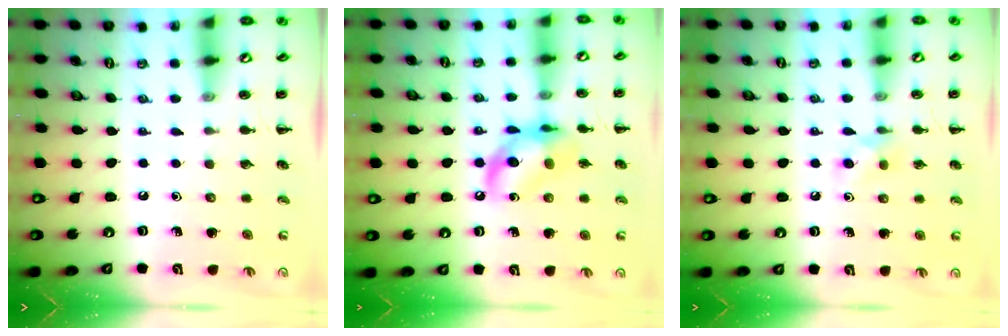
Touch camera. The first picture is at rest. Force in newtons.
{"total": 12.7, "press": 12.4, "slide": 2.8}
{"total": 4.7, "press": 4.4, "slide": 1.5}